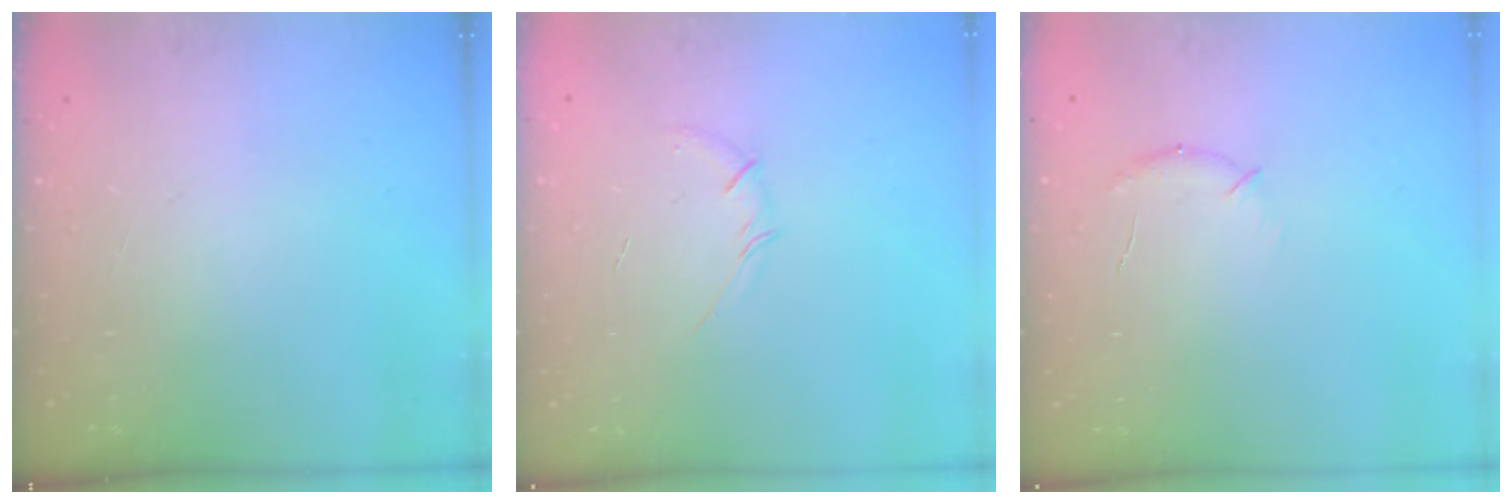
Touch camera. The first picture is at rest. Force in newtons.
{"total": 3.6, "press": 3.4, "slide": 1.2}
{"total": 6.9, "press": 6.7, "slide": 1.8}